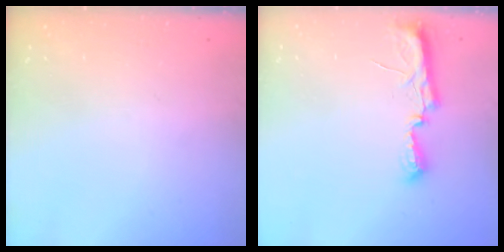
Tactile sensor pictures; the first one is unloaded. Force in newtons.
{"total": 7.6, "press": 7.6, "slide": 0.7}